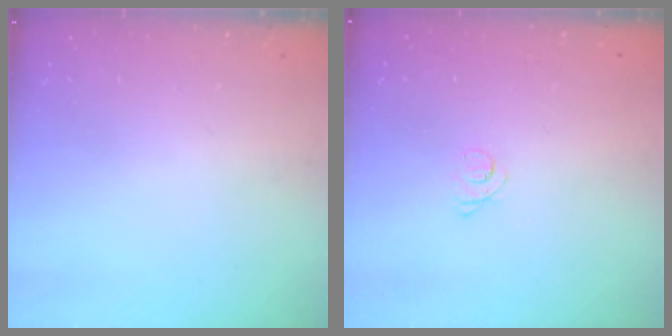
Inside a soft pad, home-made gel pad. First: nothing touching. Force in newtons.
{"total": 2.3, "press": 2.3, "slide": 0.3}